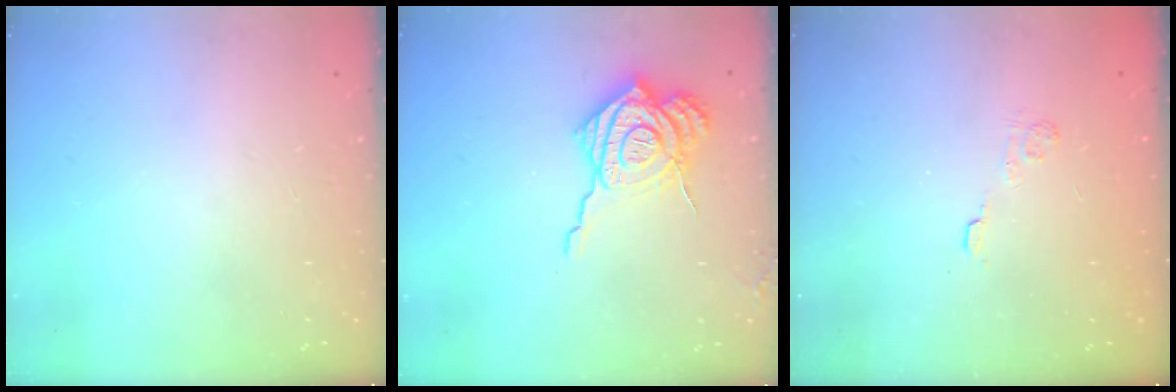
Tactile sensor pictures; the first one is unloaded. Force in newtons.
{"total": 17.4, "press": 17.3, "slide": 1.7}
{"total": 2.9, "press": 2.5, "slide": 1.4}